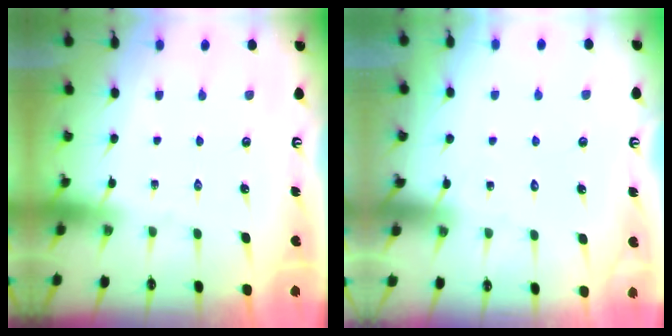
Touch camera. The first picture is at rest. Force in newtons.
{"total": 5.4, "press": 5.4, "slide": 0.5}